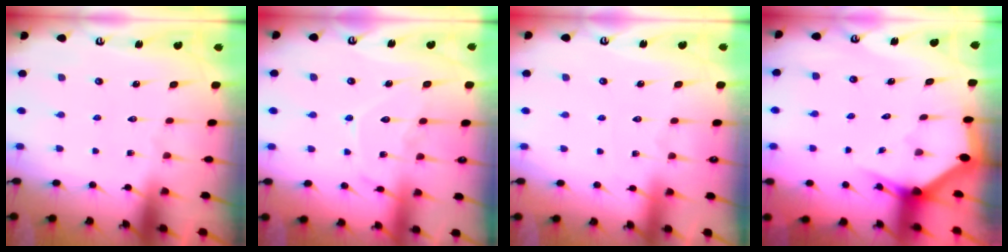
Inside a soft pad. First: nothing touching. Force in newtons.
{"total": 10.2, "press": 10.2, "slide": 0.8}
{"total": 1.4, "press": 1.3, "slide": 0.3}
{"total": 2.6, "press": 2.6, "slide": 0.2}